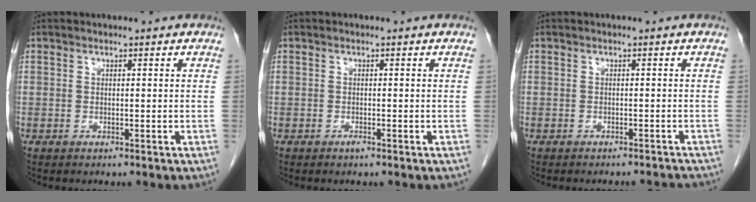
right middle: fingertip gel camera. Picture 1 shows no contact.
{"total": 0.5, "force": [-0.4, 0.0, 0.4], "torque": [-0.007, 0.000, -0.006]}
{"total": 4.8, "force": [-4.7, 0.8, 0.9], "torque": [-0.006, -0.007, -0.047]}